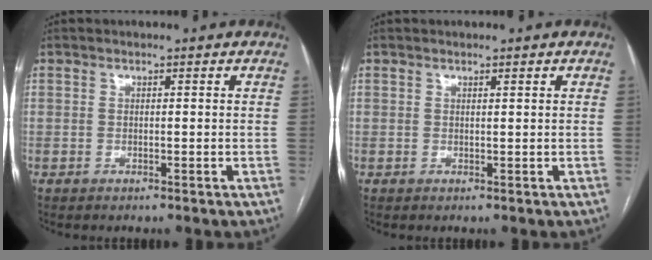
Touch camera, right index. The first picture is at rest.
{"total": 0.5, "force": [0.4, 0.0, 0.3], "torque": [-0.006, 0.000, 0.006]}